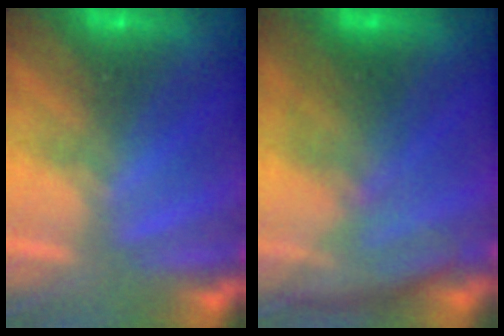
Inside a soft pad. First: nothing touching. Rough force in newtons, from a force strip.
{"total": 2.9}